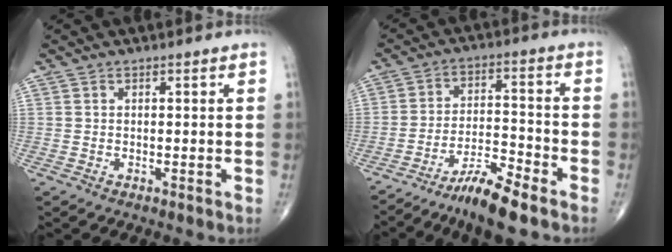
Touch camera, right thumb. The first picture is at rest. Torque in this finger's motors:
{"motor_torque": [2.50, 1.87, 0.85, -0.69, 0.23]}